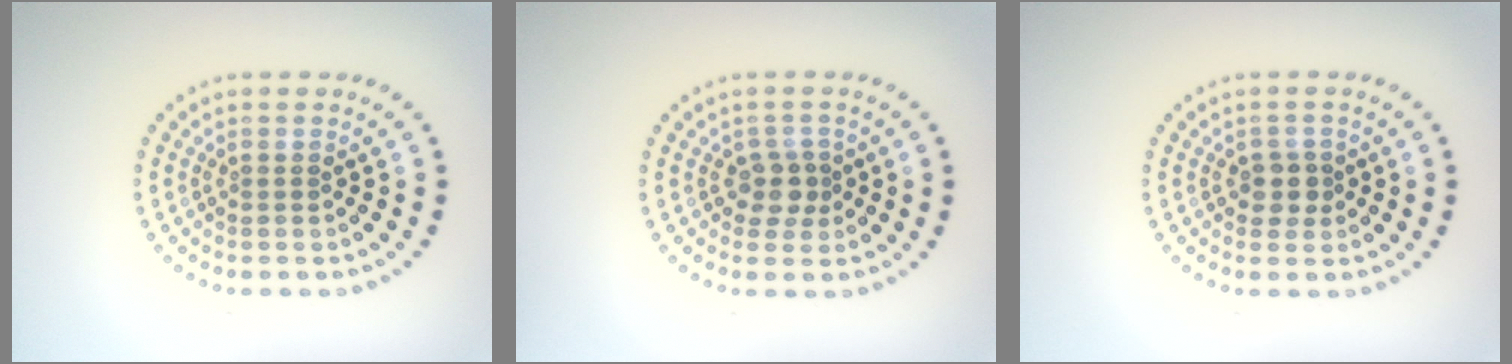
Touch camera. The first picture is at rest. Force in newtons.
{"total": 2.0, "press": 1.7, "slide": 1.0}
{"total": 1.8, "press": 1.6, "slide": 0.7}